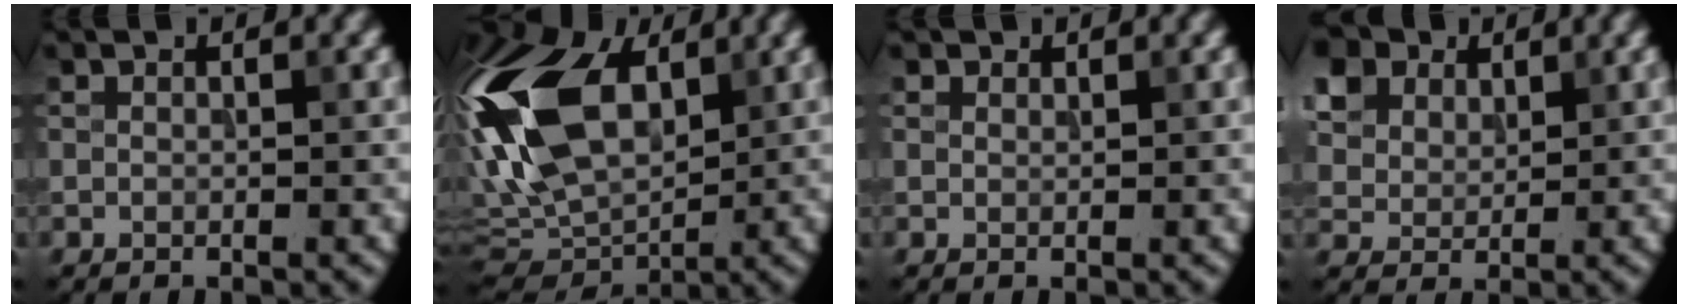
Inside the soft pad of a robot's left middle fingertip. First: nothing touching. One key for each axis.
{"total": 14.8, "fx": 3.6, "fy": 8.8, "fz": 11.3, "tx": -0.253, "ty": 0.027, "tz": 0.046}
{"total": 0.7, "fx": 0.6, "fy": 0.3, "fz": 0.0, "tx": 0.001, "ty": -0.002, "tz": 0.008}
{"total": 11.7, "fx": 7.2, "fy": 7.7, "fz": 5.1, "tx": -0.146, "ty": 0.033, "tz": 0.122}